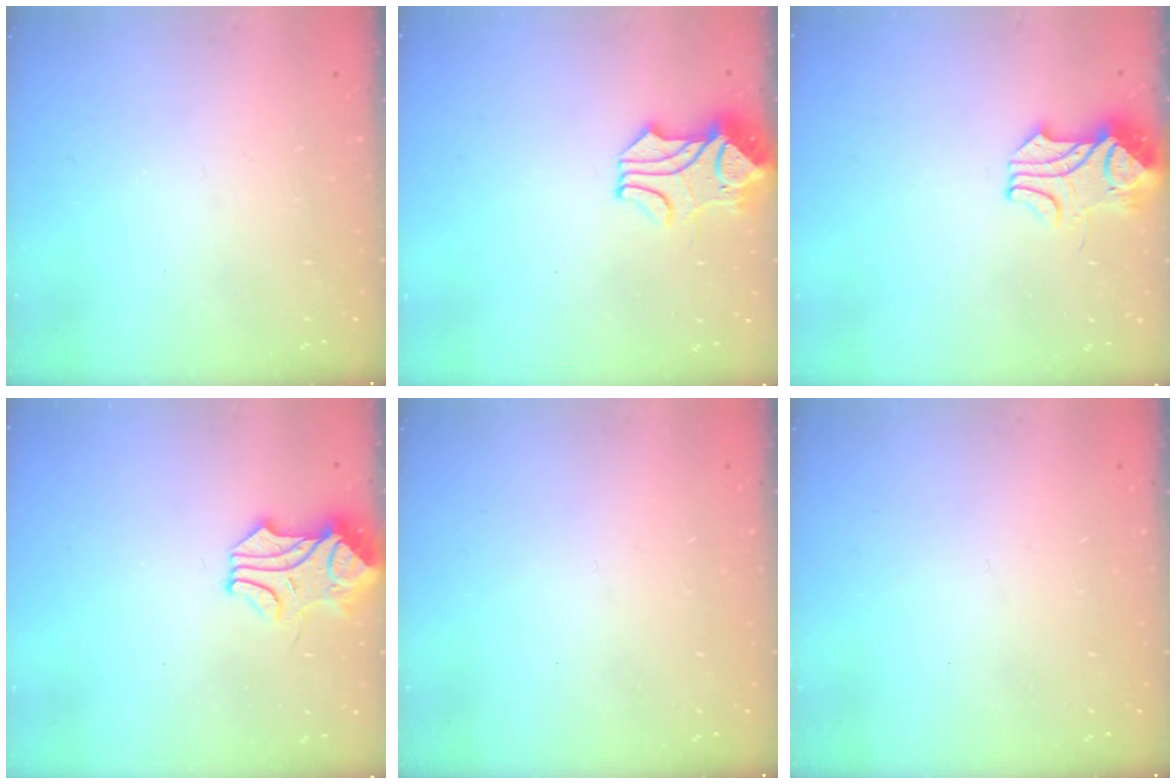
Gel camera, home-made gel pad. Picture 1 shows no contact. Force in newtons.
{"total": 2.5, "press": 2.2, "slide": 1.2}
{"total": 2.4, "press": 2.2, "slide": 1.0}
{"total": 1.4, "press": 1.4, "slide": 0.0}
{"total": 0.0}
{"total": 0.0}